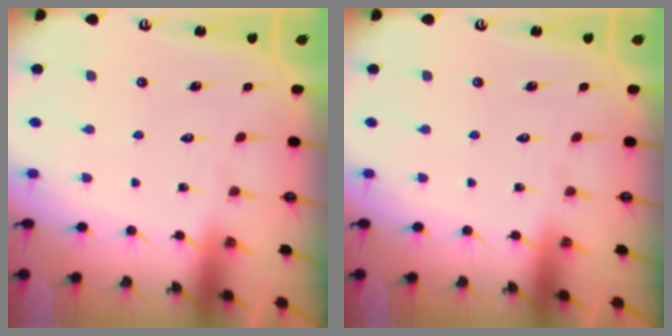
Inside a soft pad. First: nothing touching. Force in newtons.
{"total": 0.0}